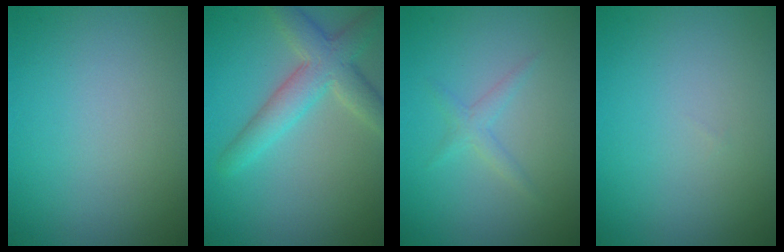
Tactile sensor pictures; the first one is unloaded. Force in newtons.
{"total": 4.9, "press": 4.9, "slide": 0.3}
{"total": 1.3, "press": 1.3, "slide": 0.0}
{"total": 0.0}